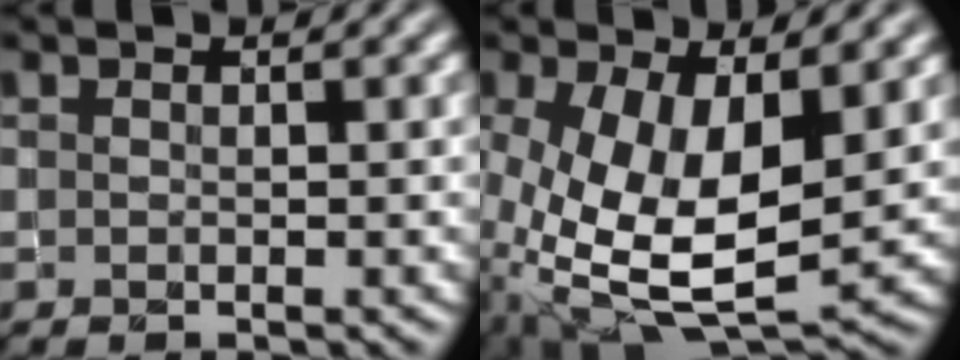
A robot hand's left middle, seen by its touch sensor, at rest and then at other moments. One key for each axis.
{"total": 10.6, "fx": -0.7, "fy": 5.4, "fz": 9.1, "tx": -0.192, "ty": -0.024, "tz": -0.007}